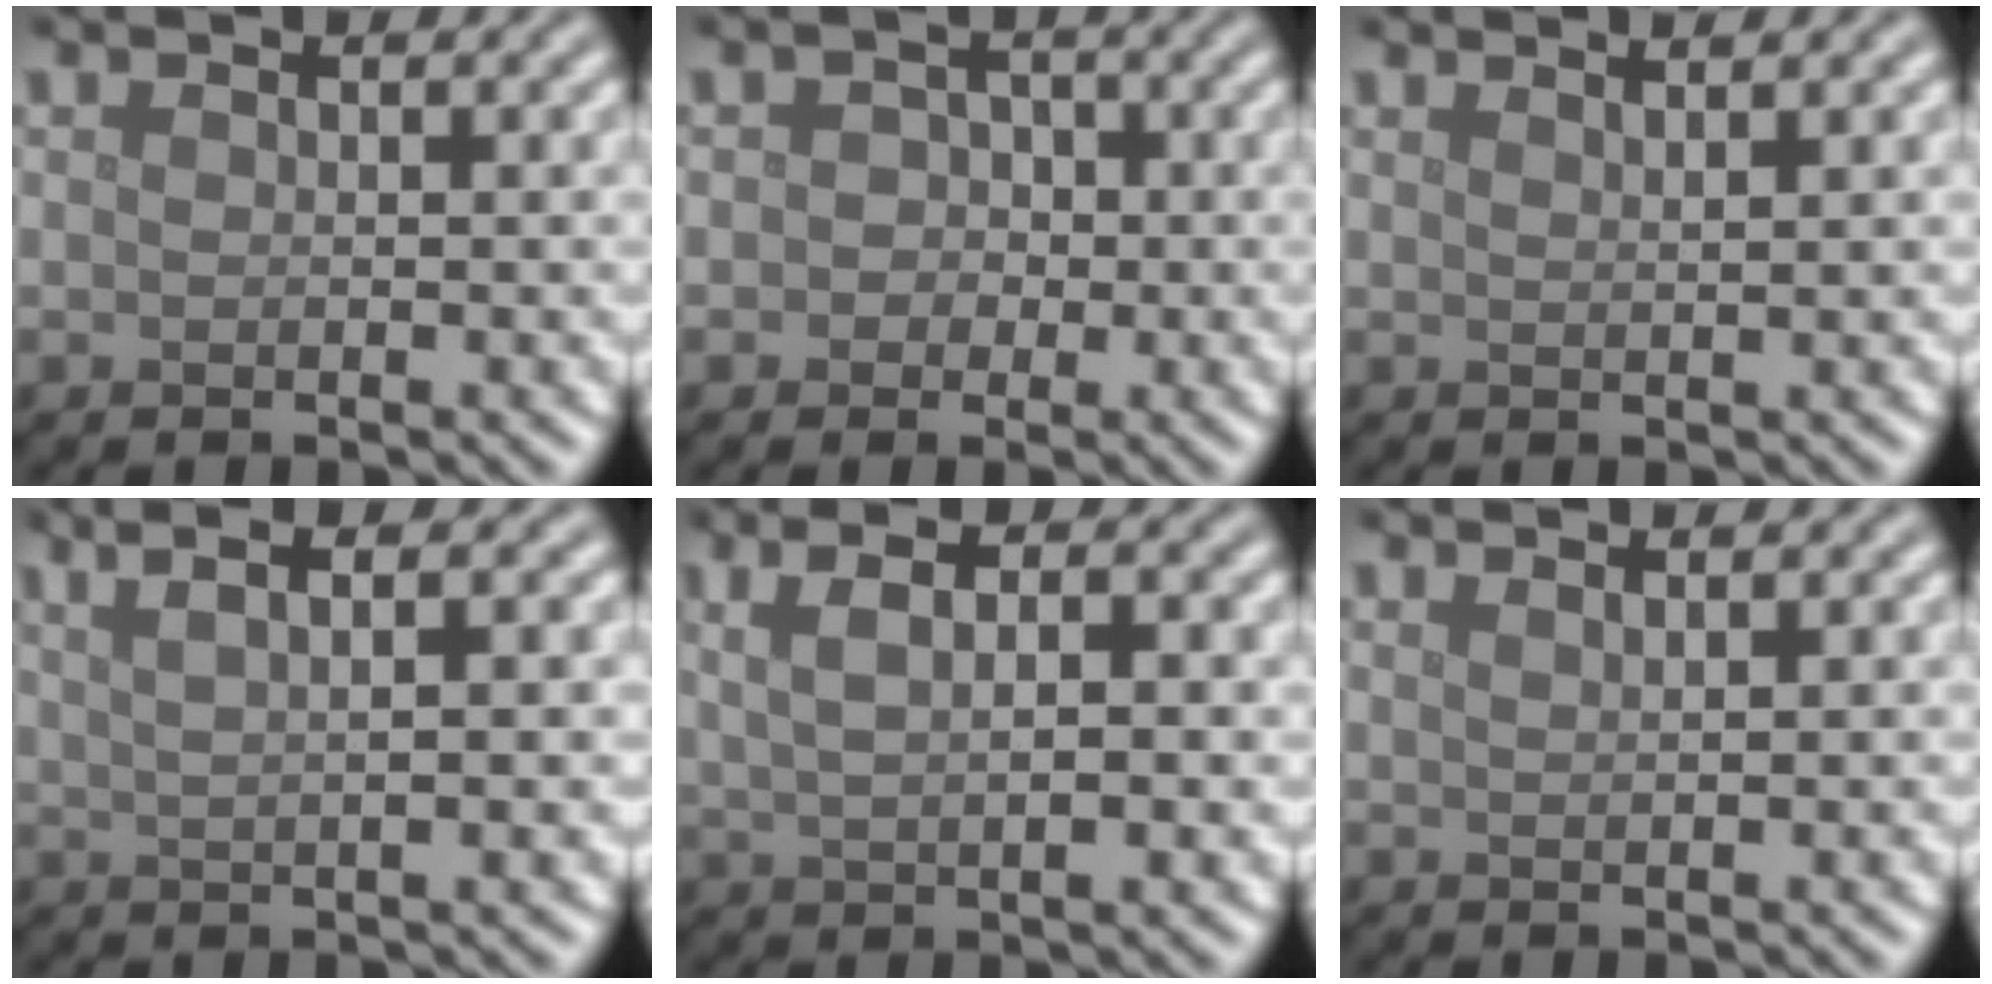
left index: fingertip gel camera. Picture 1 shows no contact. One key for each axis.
{"total": 1.8, "fx": -0.1, "fy": 1.7, "fz": 0.6, "tx": 0.013, "ty": 0.006, "tz": -0.013}
{"total": 2.4, "fx": 1.8, "fy": 0.8, "fz": 1.2, "tx": 0.008, "ty": 0.008, "tz": 0.000}
{"total": 6.3, "fx": 3.3, "fy": 2.3, "fz": 4.8, "tx": -0.058, "ty": 0.024, "tz": 0.026}
{"total": 5.5, "fx": 1.8, "fy": 2.1, "fz": 4.7, "tx": -0.075, "ty": 0.010, "tz": 0.021}
{"total": 1.5, "fx": 1.1, "fy": 0.6, "fz": 0.9, "tx": 0.002, "ty": -0.002, "tz": 0.002}